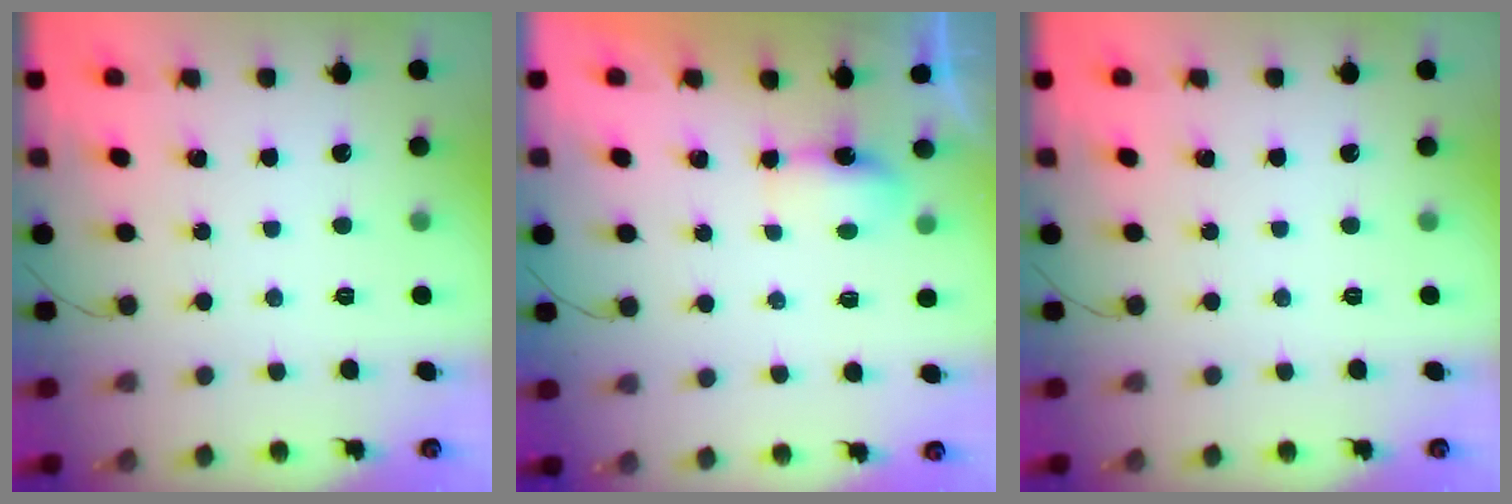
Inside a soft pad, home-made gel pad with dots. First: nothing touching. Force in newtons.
{"total": 8.3, "press": 4.8, "slide": 6.8}
{"total": 0.0}